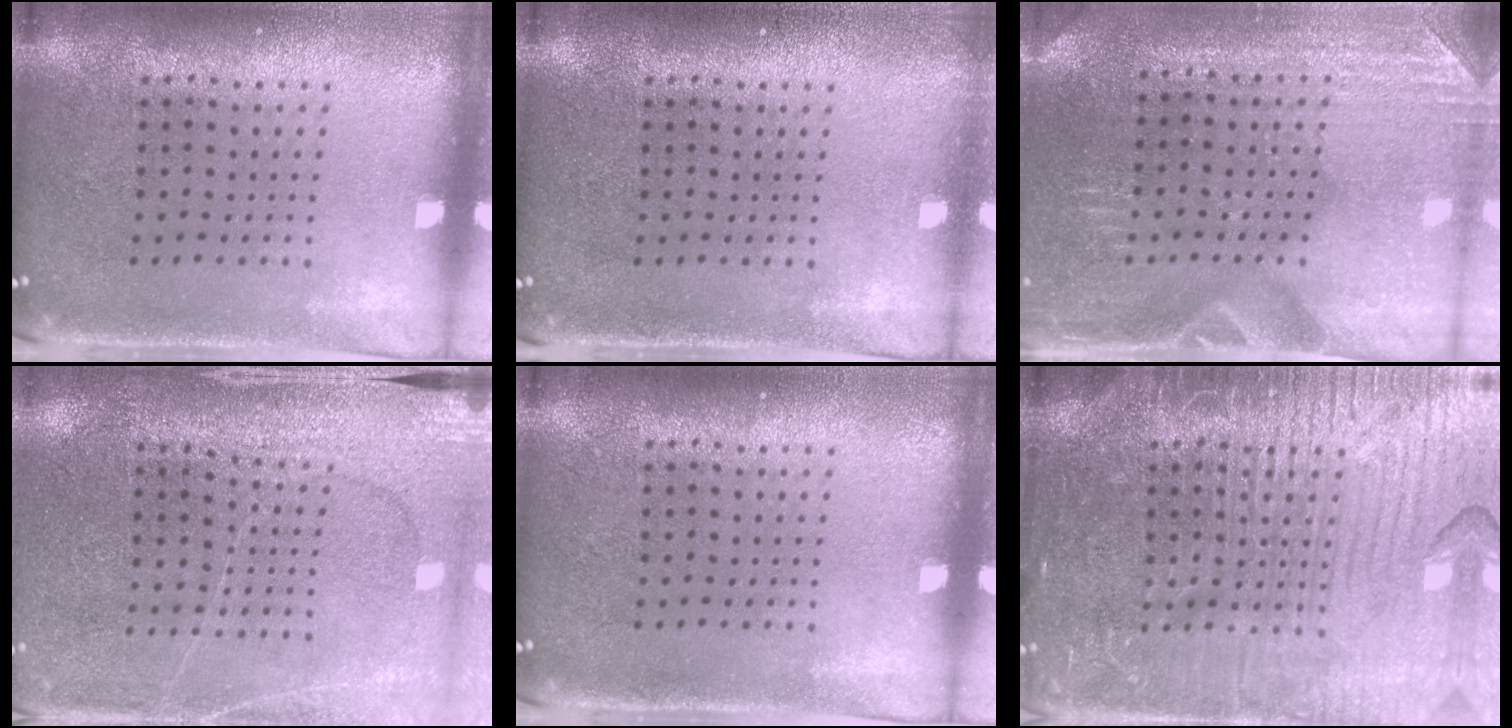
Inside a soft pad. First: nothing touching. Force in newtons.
{"total": 0.7, "press": 0.7, "slide": 0.0}
{"total": 3.0, "press": 2.9, "slide": 0.6}
{"total": 2.9, "press": 2.9, "slide": 0.2}
{"total": 0.0}
{"total": 7.2, "press": 7.1, "slide": 0.8}